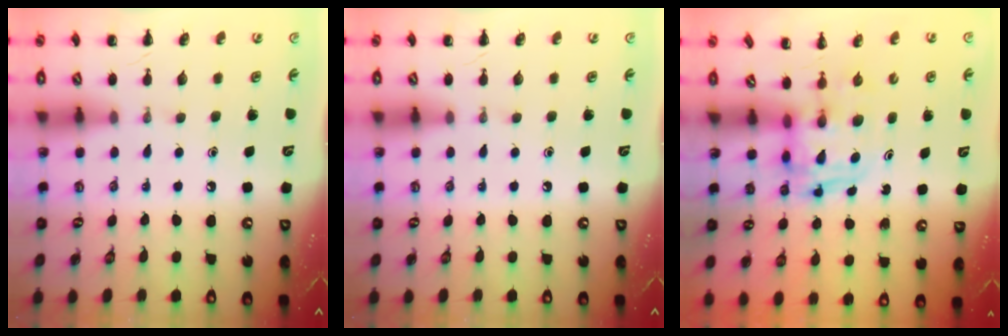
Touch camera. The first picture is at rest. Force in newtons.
{"total": 0.0}
{"total": 2.6, "press": 2.6, "slide": 0.2}